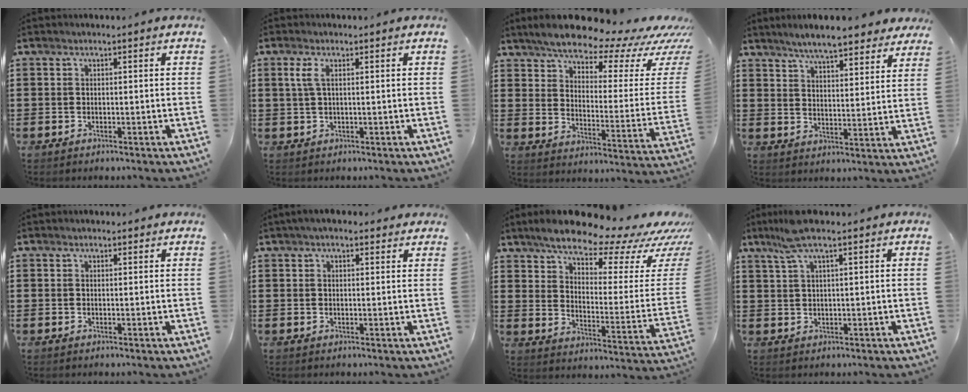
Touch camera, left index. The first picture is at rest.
{"total": 2.4, "force": [0.7, 0.6, 2.2], "torque": [-0.053, 0.001, 0.009]}
{"total": 9.2, "force": [8.1, 2.0, 3.9], "torque": [-0.082, -0.062, 0.132]}
{"total": 6.3, "force": [5.9, 0.4, 2.2], "torque": [-0.066, -0.021, 0.105]}
{"total": 0.7, "force": [0.7, 0.3, 0.1], "torque": [-0.004, 0.004, 0.012]}
{"total": 2.6, "force": [1.9, 0.9, 1.5], "torque": [-0.034, 0.008, 0.035]}
{"total": 12.0, "force": [10.2, 2.6, 5.7], "torque": [-0.107, -0.074, 0.169]}
{"total": 5.0, "force": [3.0, 0.7, 3.9], "torque": [-0.091, 0.003, 0.053]}